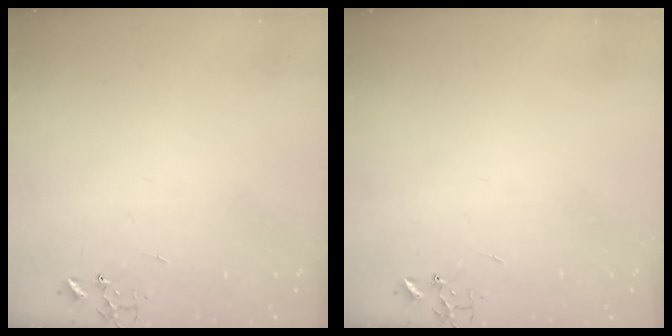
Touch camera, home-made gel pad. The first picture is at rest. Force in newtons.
{"total": 0.0}